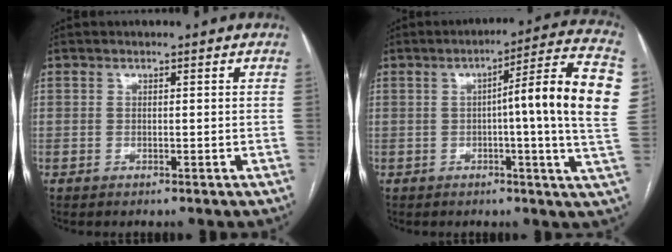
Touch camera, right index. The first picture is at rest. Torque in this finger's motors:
{"motor_torque": [0.60, 0.07, 0.31, 0.09]}